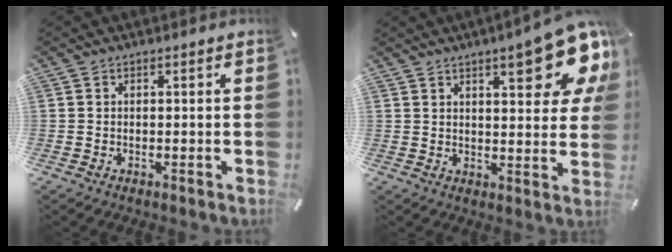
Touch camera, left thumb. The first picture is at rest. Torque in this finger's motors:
{"motor_torque": [2.14, 2.38, 1.74, -1.03, 0.31]}